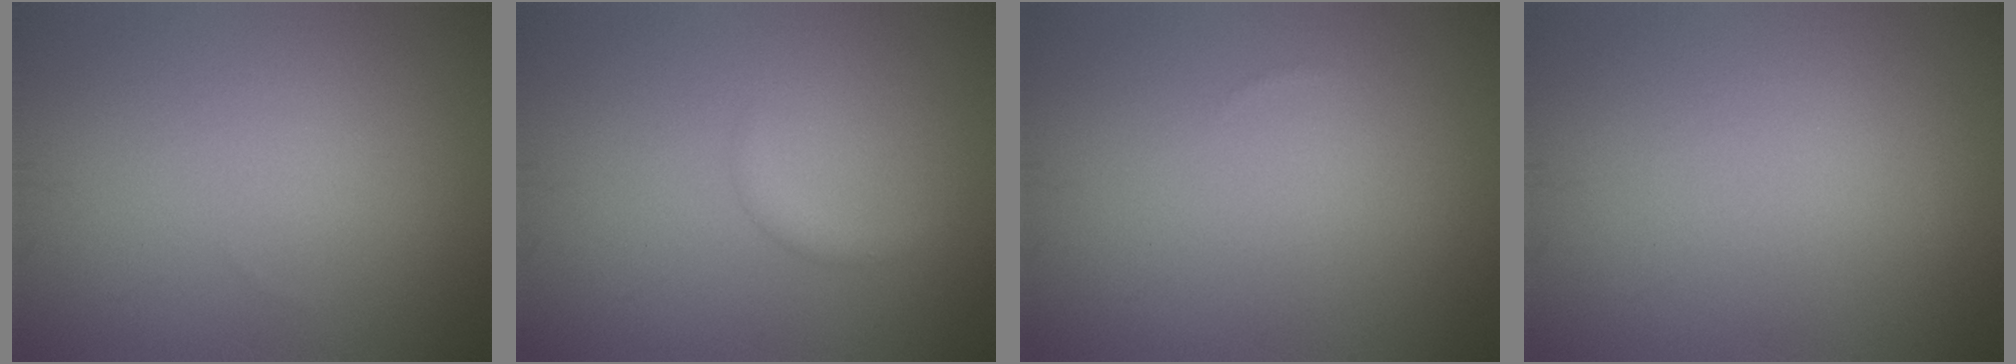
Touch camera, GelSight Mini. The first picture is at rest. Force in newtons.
{"total": 1.0, "press": 1.0, "slide": 0.0}
{"total": 0.0}
{"total": 0.0}